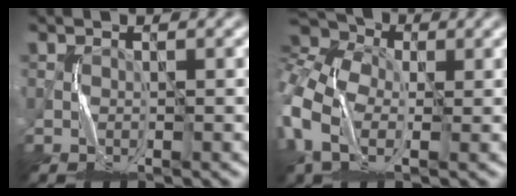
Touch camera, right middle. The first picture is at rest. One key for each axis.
{"total": 10.8, "fx": 0.8, "fy": 7.7, "fz": 7.5, "tx": -0.198, "ty": 0.003, "tz": 0.018}